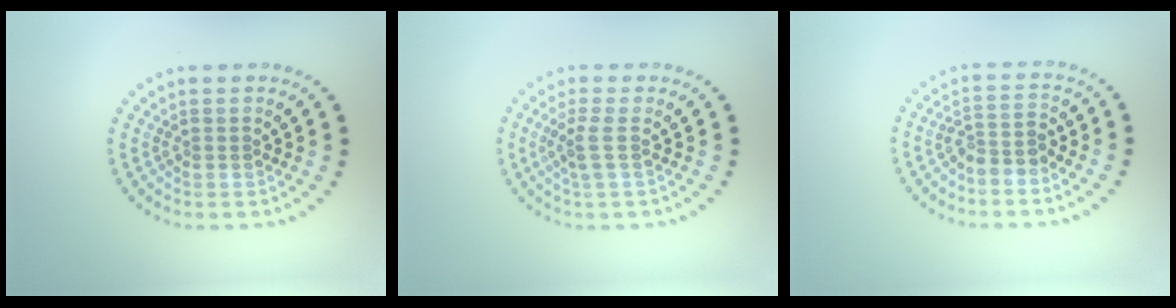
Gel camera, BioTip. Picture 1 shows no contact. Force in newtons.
{"total": 1.7, "press": 1.4, "slide": 1.0}
{"total": 2.2, "press": 1.8, "slide": 1.2}